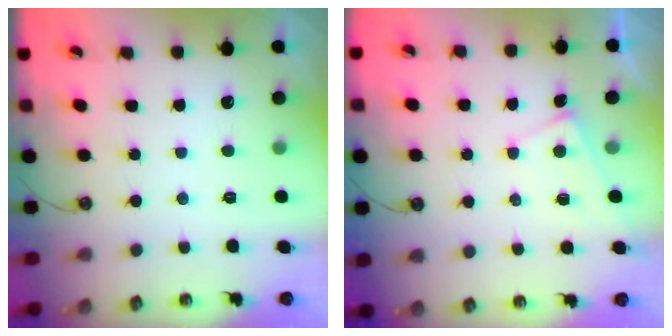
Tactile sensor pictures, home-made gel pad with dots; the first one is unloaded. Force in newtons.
{"total": 2.8, "press": 2.8, "slide": 0.1}